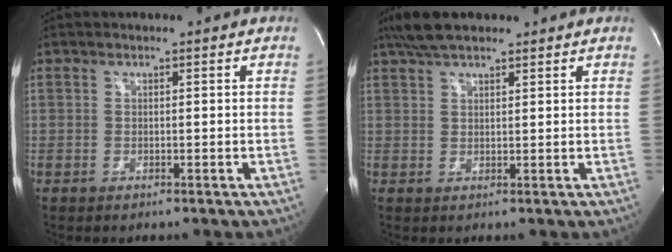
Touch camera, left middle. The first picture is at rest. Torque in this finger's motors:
{"motor_torque": [0.55, -0.43, -0.05, 0.03]}